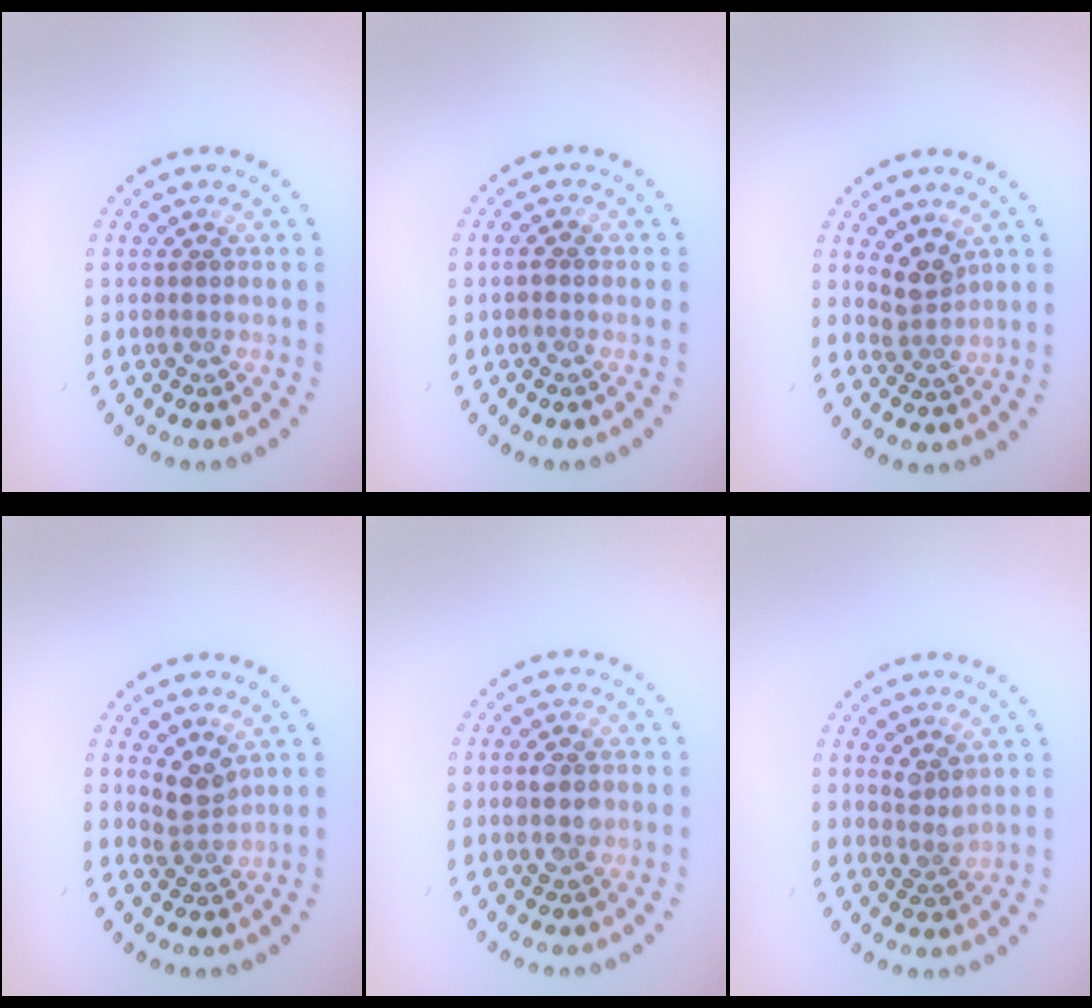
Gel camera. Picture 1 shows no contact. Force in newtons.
{"total": 0.8, "press": 0.8, "slide": 0.1}
{"total": 2.3, "press": 1.8, "slide": 1.5}
{"total": 2.3, "press": 1.7, "slide": 1.5}
{"total": 2.8, "press": 2.8, "slide": 0.1}
{"total": 1.8, "press": 1.3, "slide": 1.3}